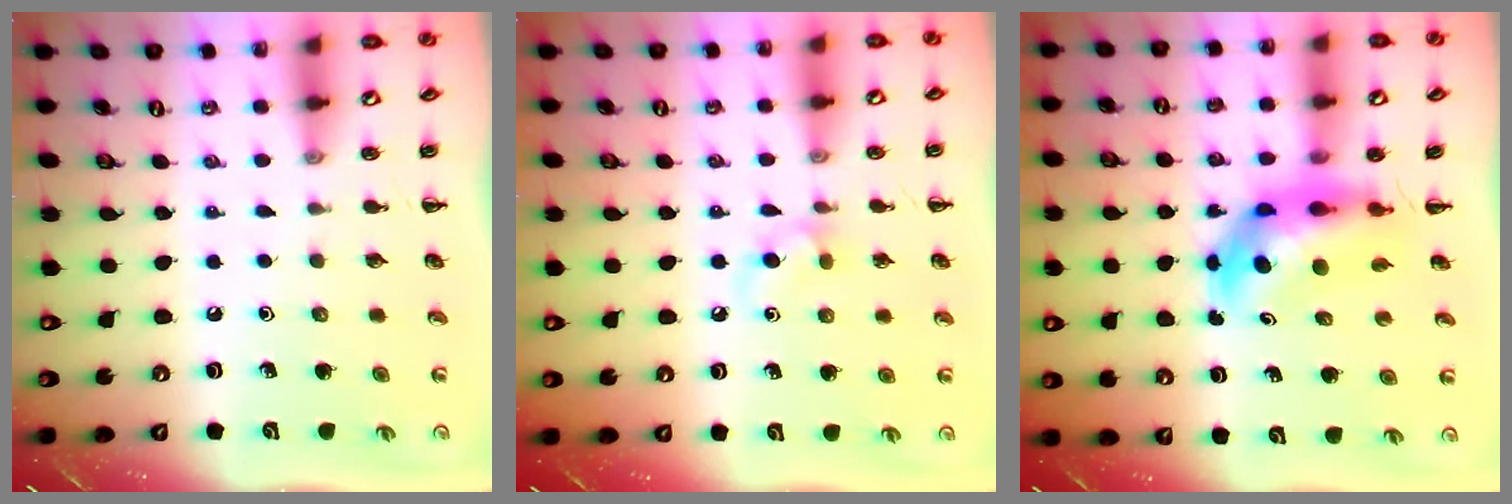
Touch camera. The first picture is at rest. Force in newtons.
{"total": 4.9, "press": 4.7, "slide": 1.5}
{"total": 7.2, "press": 6.9, "slide": 2.1}